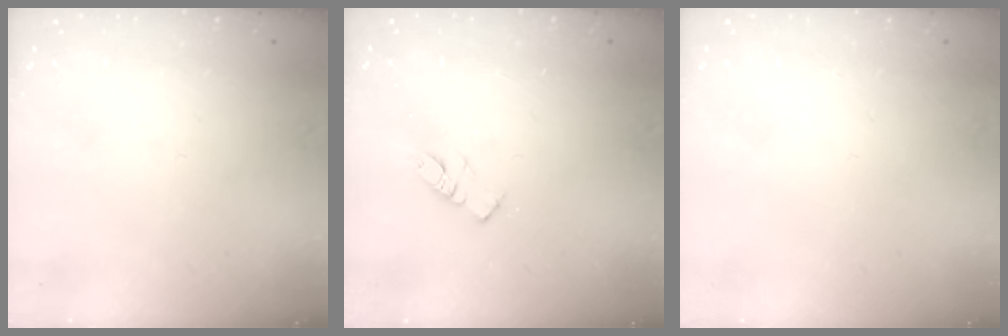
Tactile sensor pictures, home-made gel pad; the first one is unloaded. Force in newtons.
{"total": 5.8, "press": 5.8, "slide": 0.1}
{"total": 1.8, "press": 1.8, "slide": 0.1}